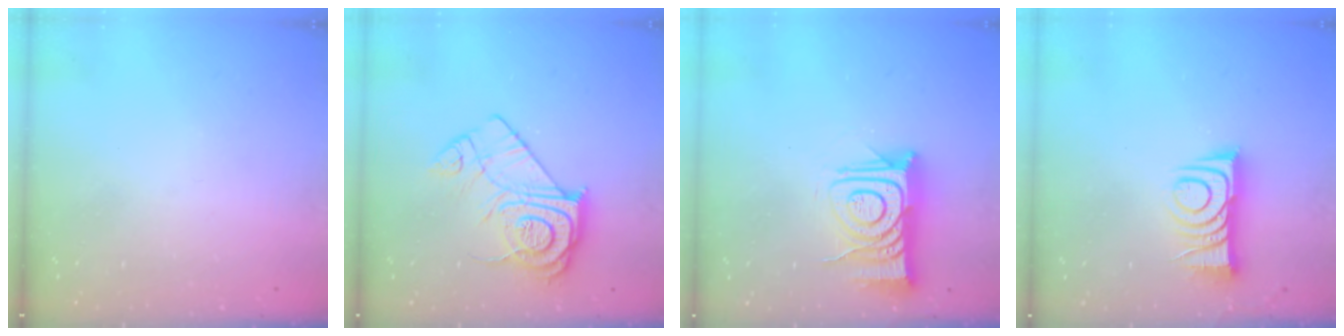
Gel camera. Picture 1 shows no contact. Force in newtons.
{"total": 13.5, "press": 13.5, "slide": 1.0}
{"total": 14.8, "press": 14.7, "slide": 1.0}
{"total": 9.3, "press": 9.3, "slide": 0.6}